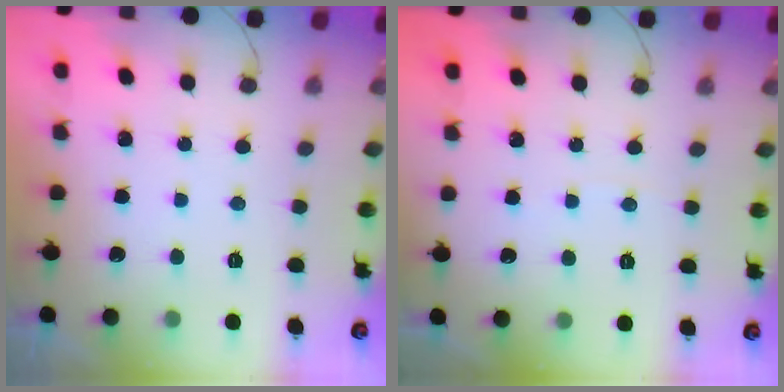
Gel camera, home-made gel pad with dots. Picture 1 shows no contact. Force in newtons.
{"total": 1.6, "press": 1.6, "slide": 0.2}